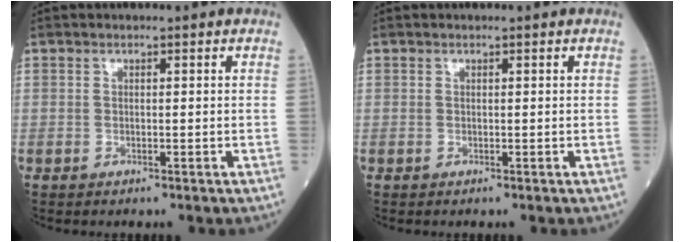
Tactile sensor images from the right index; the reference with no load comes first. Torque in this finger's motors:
{"motor_torque": [0.00, 0.00, 0.00, 0.00]}